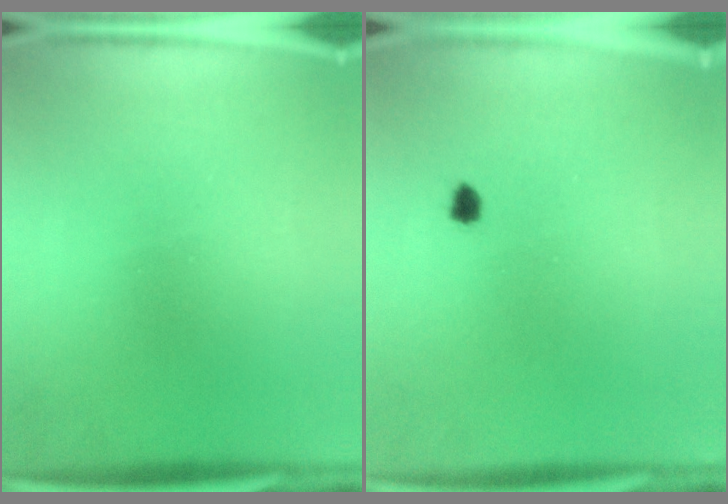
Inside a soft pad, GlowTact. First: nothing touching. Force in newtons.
{"total": 1.1}